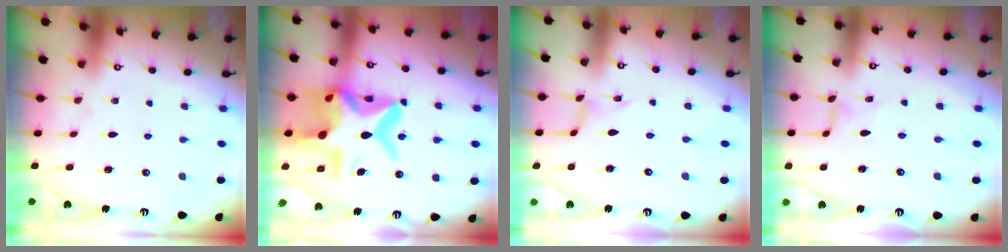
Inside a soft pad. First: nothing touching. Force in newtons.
{"total": 19.8, "press": 19.7, "slide": 1.7}
{"total": 1.5, "press": 1.5, "slide": 0.3}
{"total": 0.0}